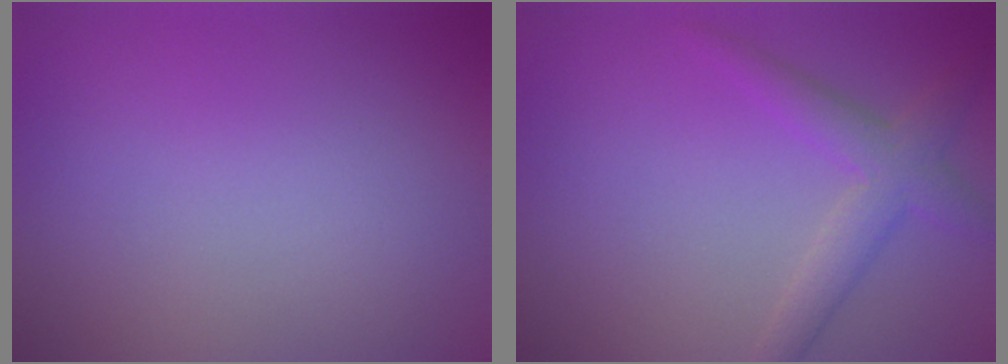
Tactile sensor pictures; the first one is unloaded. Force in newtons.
{"total": 3.3, "press": 3.2, "slide": 0.3}